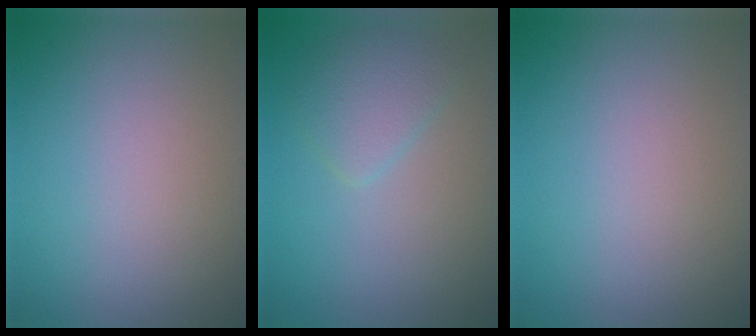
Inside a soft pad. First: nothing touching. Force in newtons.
{"total": 2.5, "press": 2.5, "slide": 0.1}
{"total": 0.0}